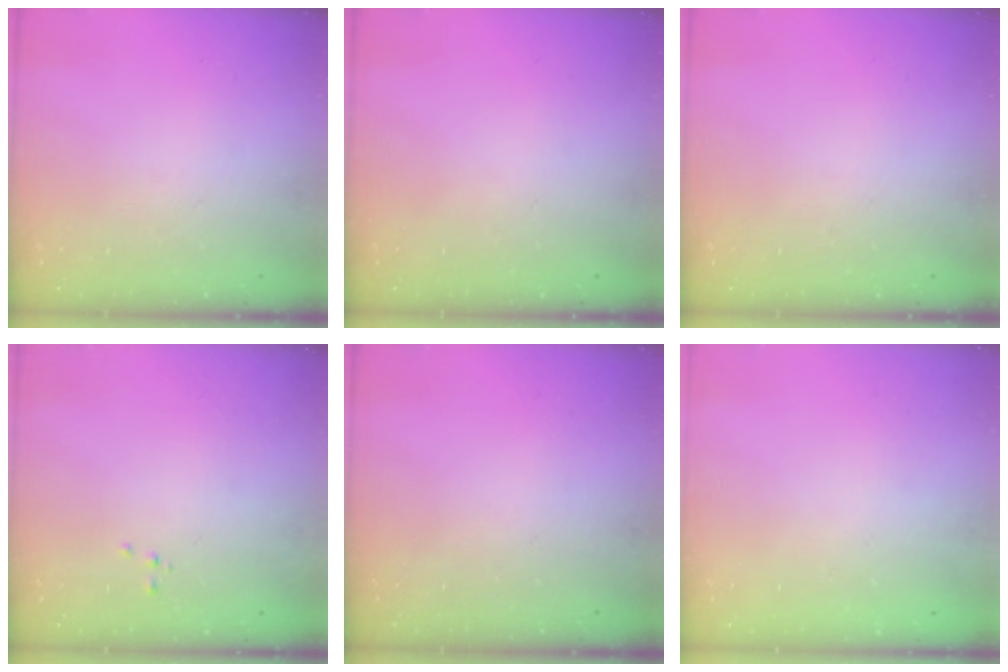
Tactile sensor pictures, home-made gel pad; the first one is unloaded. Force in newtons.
{"total": 0.0}
{"total": 0.0}
{"total": 0.0}
{"total": 0.0}
{"total": 1.6, "press": 1.6, "slide": 0.2}